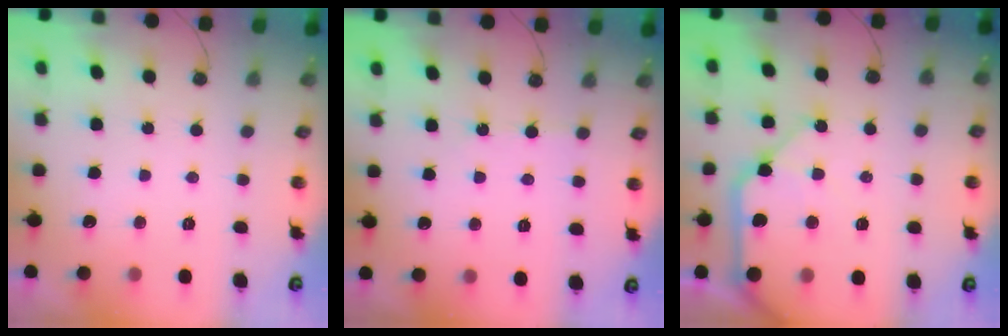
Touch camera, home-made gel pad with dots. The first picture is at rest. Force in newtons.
{"total": 1.0, "press": 1.0, "slide": 0.2}
{"total": 13.6, "press": 13.4, "slide": 2.2}